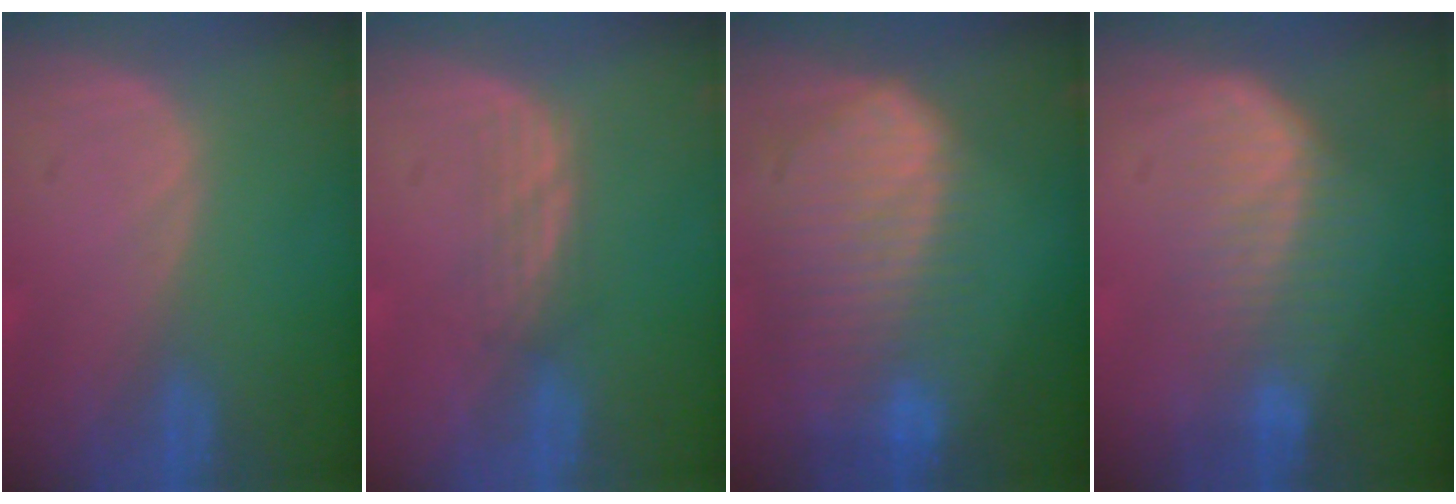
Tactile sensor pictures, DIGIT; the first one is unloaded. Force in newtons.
{"total": 2.7, "press": 2.5, "slide": 0.9}
{"total": 10.6, "press": 9.1, "slide": 5.3}
{"total": 6.7, "press": 6.2, "slide": 2.4}